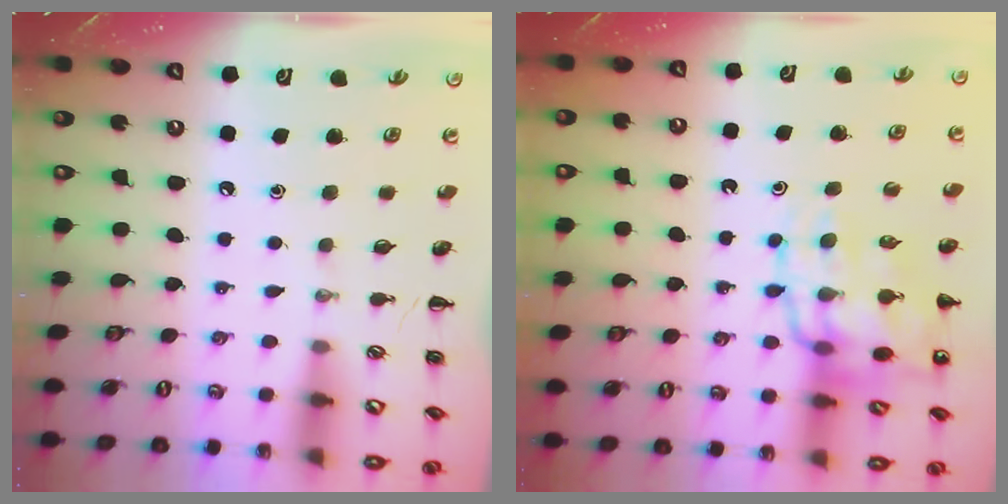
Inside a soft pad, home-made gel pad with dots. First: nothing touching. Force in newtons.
{"total": 19.8, "press": 19.4, "slide": 4.1}